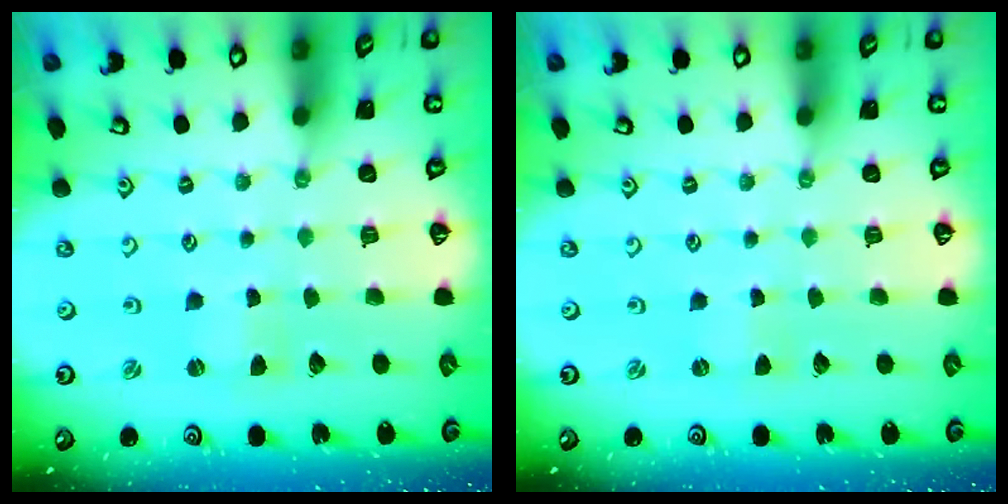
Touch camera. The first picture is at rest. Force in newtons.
{"total": 0.0}